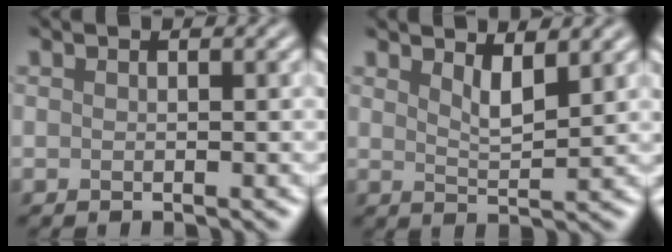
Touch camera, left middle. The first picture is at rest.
{"total": 2.3, "force": [1.5, 0.6, 1.7], "torque": [-0.029, -0.006, 0.033]}